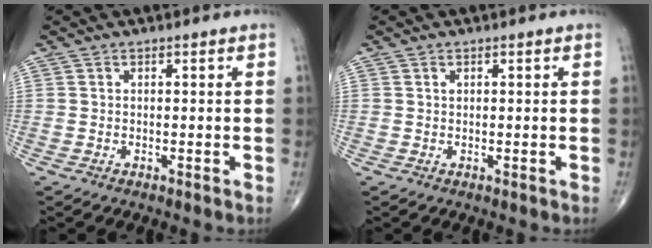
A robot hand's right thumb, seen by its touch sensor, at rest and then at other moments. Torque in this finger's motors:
{"motor_torque": [0.21, -0.01, -0.05, -0.10, 0.01]}